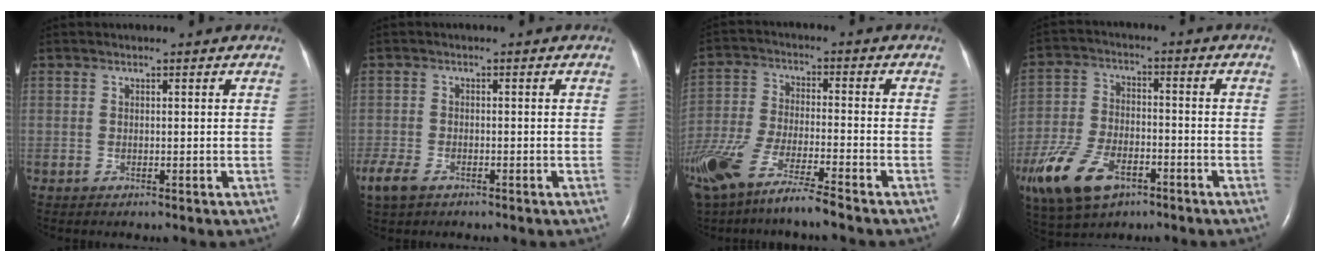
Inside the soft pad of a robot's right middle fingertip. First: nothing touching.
{"total": 5.6, "force": [-3.7, 2.8, 3.1], "torque": [-0.071, -0.011, -0.065]}
{"total": 13.9, "force": [-10.5, 1.8, 8.9], "torque": [-0.195, -0.032, -0.197]}
{"total": 15.1, "force": [-8.5, 7.7, 9.9], "torque": [-0.226, -0.011, -0.150]}